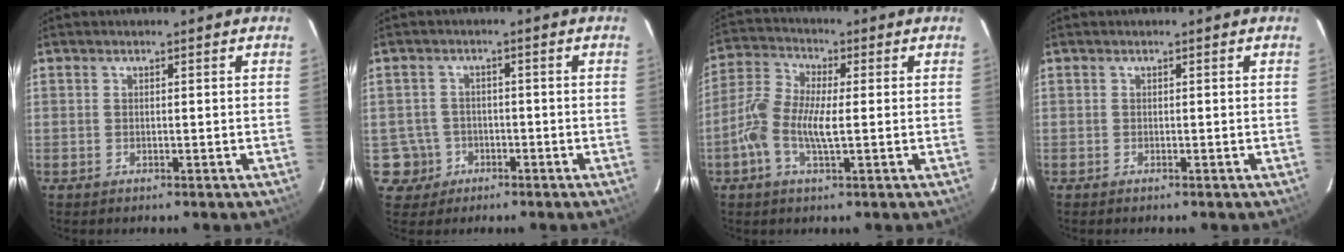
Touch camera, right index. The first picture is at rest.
{"total": 4.8, "force": [-1.8, 4.5, 0.0], "torque": [-0.010, 0.021, -0.028]}
{"total": 8.3, "force": [-1.5, 2.8, 7.7], "torque": [-0.173, 0.010, -0.039]}
{"total": 0.0}